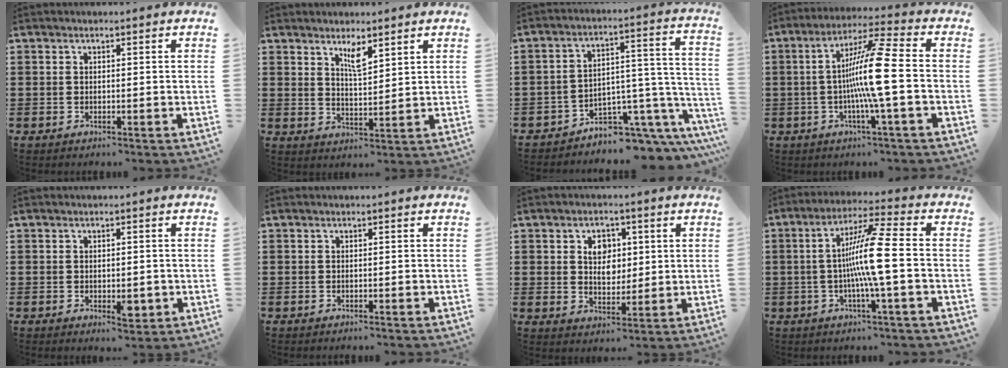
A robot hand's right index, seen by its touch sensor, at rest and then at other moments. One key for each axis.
{"total": 3.6, "fx": 2.6, "fy": 0.8, "fz": 2.4, "tx": -0.045, "ty": 0.001, "tz": 0.044}
{"total": 5.9, "fx": -4.5, "fy": 2.9, "fz": 2.4, "tx": -0.044, "ty": -0.004, "tz": -0.081}
{"total": 11.2, "fx": -1.4, "fy": -0.4, "fz": 11.1, "tx": -0.224, "ty": -0.013, "tz": -0.042}
{"total": 3.1, "fx": -0.9, "fy": 1.5, "fz": 2.5, "tx": -0.043, "ty": 0.003, "tz": -0.014}
{"total": 0.0}
{"total": 4.7, "fx": 1.4, "fy": 3.4, "fz": 2.9, "tx": -0.053, "ty": 0.009, "tz": 0.018}
{"total": 10.3, "fx": -1.1, "fy": -0.2, "fz": 10.2, "tx": -0.201, "ty": -0.009, "tz": -0.033}